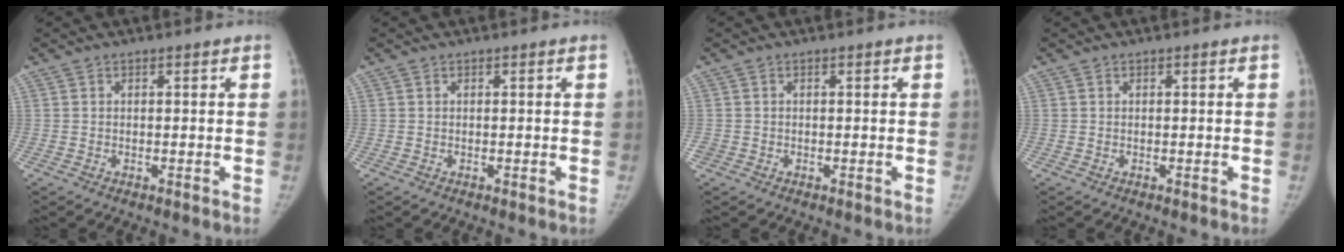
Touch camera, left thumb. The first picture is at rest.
{"total": 0.0}
{"total": 0.8, "force": [-0.3, 0.7, 0.1], "torque": [0.002, 0.001, -0.004]}
{"total": 0.0}